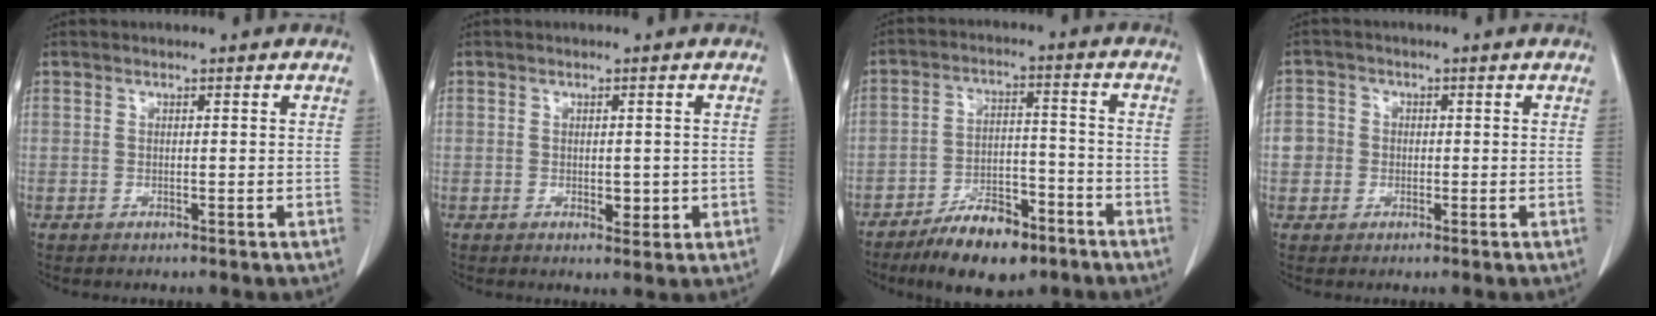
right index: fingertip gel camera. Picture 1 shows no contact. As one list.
[{"total": 2.6, "force": [-0.3, 1.5, 2.1], "torque": [-0.022, -0.002, 0.003]}, {"total": 10.5, "force": [-7.4, 4.0, 6.3], "torque": [-0.105, 0.005, -0.125]}, {"total": 3.7, "force": [-0.2, 3.6, 0.7], "torque": [-0.006, 0.013, -0.006]}]